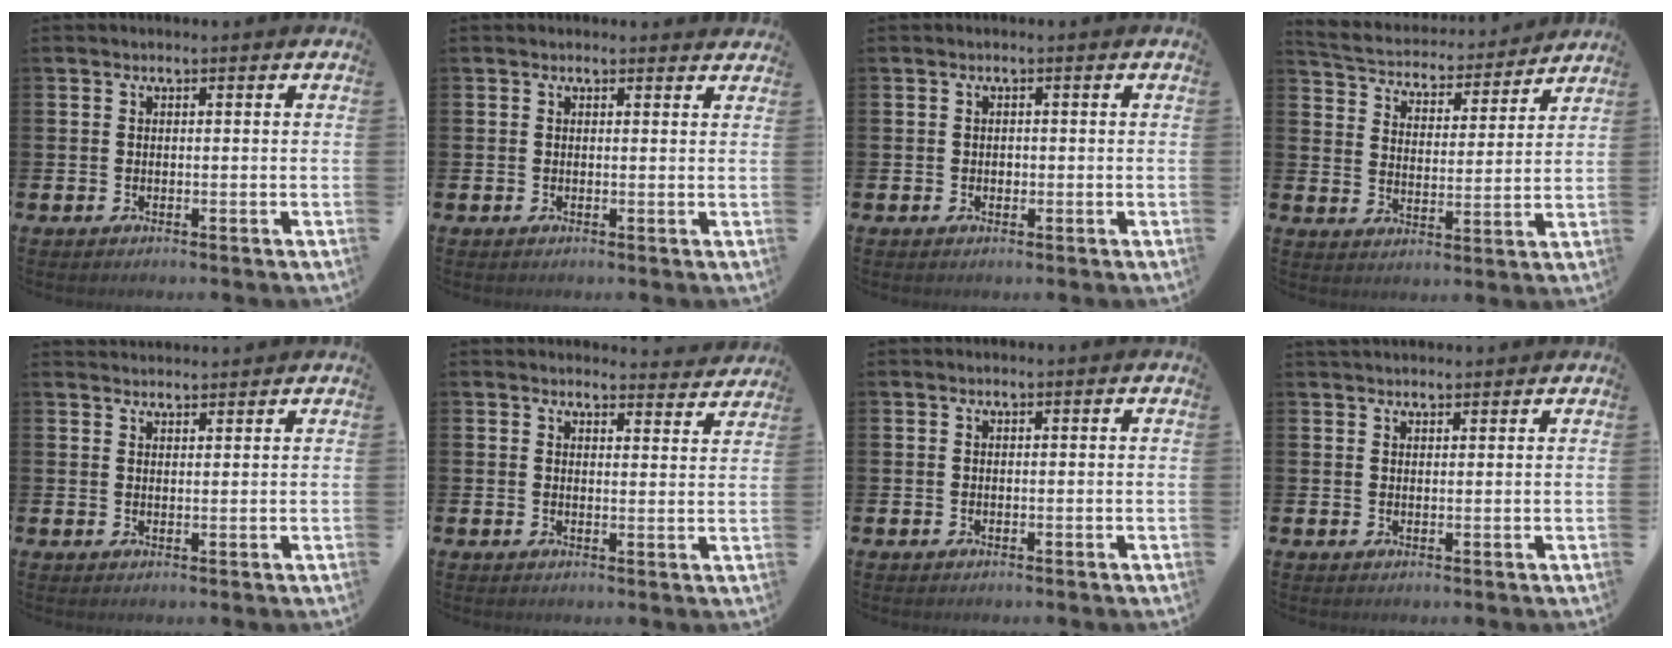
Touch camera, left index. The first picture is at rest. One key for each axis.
{"total": 0.7, "fx": 0.7, "fy": 0.3, "fz": 0.1, "tx": 0.007, "ty": 0.000, "tz": 0.011}
{"total": 0.7, "fx": 0.0, "fy": 0.6, "fz": 0.2, "tx": 0.004, "ty": 0.002, "tz": -0.004}
{"total": 4.9, "fx": 4.7, "fy": 1.3, "fz": 0.4, "tx": -0.042, "ty": -0.043, "tz": 0.077}
{"total": 2.0, "fx": 2.0, "fy": 0.4, "fz": 0.1, "tx": 0.004, "ty": -0.009, "tz": 0.035}
{"total": 3.1, "fx": 3.0, "fy": 0.4, "fz": -0.1, "tx": 0.005, "ty": -0.023, "tz": 0.053}
{"total": 0.0}
{"total": 1.8, "fx": 1.7, "fy": 0.4, "fz": 0.2, "tx": 0.002, "ty": -0.004, "tz": 0.029}